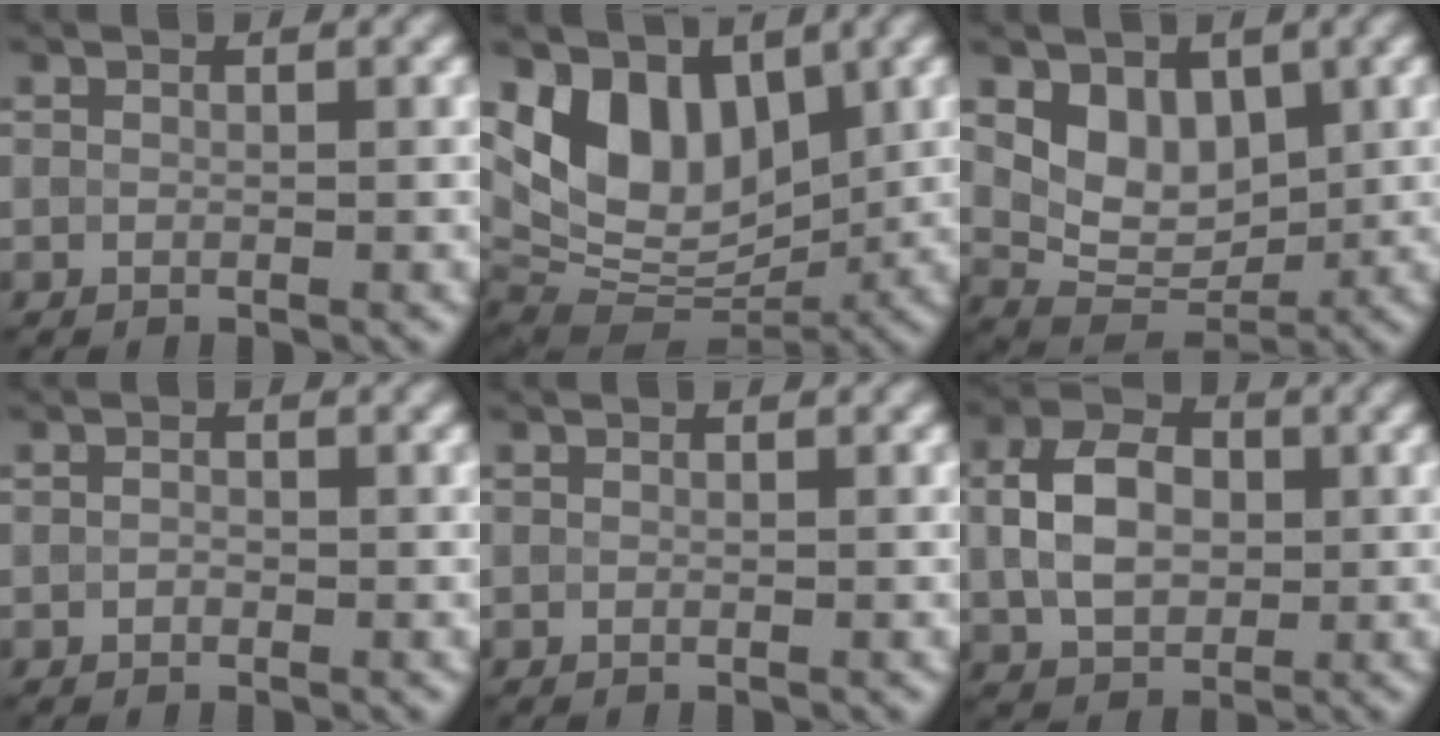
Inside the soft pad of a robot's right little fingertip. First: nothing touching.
{"total": 8.3, "force": [3.1, 5.2, 5.6], "torque": [-0.106, -0.006, 0.047]}
{"total": 4.5, "force": [1.6, 3.2, 2.8], "torque": [-0.054, -0.011, 0.031]}
{"total": 0.6, "force": [-0.2, 0.4, 0.4], "torque": [-0.010, 0.000, -0.005]}
{"total": 0.0}
{"total": 5.9, "force": [0.4, 4.2, 4.2], "torque": [-0.089, 0.011, 0.003]}